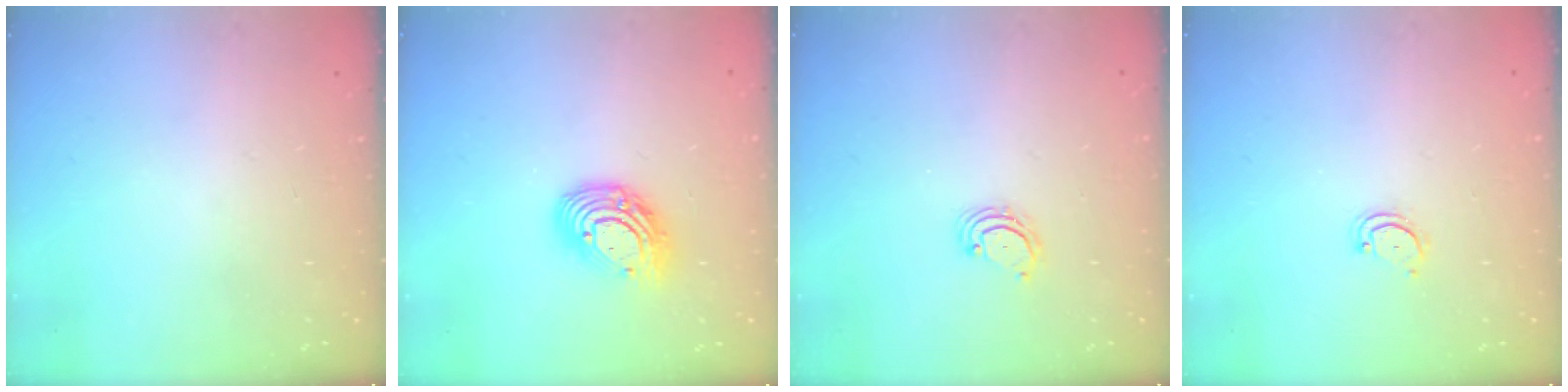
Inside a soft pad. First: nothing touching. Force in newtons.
{"total": 12.0, "press": 11.9, "slide": 1.0}
{"total": 3.1, "press": 3.1, "slide": 0.5}
{"total": 2.8, "press": 2.8, "slide": 0.3}